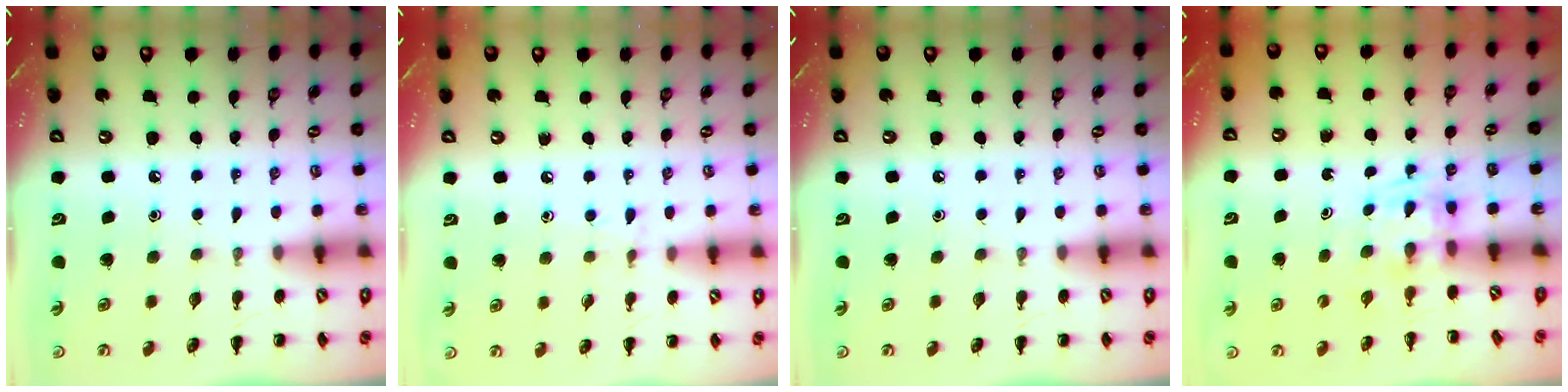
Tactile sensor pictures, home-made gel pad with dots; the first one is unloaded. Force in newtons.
{"total": 5.4, "press": 5.0, "slide": 2.1}
{"total": 0.0}
{"total": 1.2, "press": 1.0, "slide": 0.7}